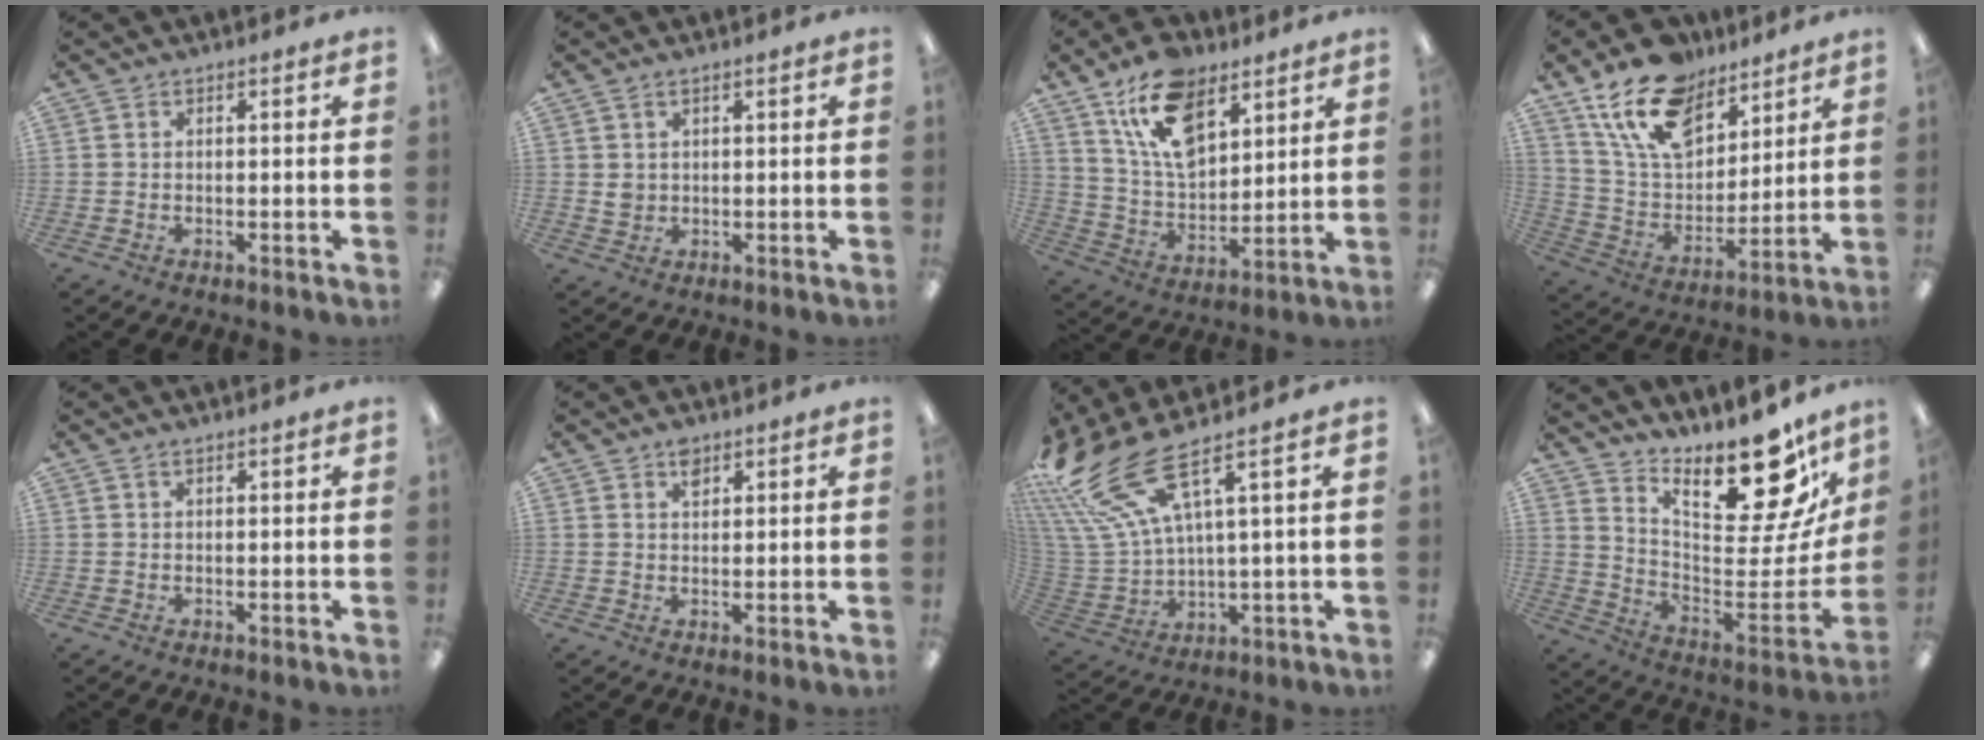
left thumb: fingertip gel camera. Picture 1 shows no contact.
{"total": 2.6, "force": [1.2, 2.0, 1.0], "torque": [-0.015, 0.001, 0.020]}
{"total": 16.0, "force": [9.8, 8.8, 9.1], "torque": [-0.168, -0.031, 0.183]}
{"total": 18.4, "force": [12.6, 10.2, 8.7], "torque": [-0.174, -0.059, 0.233]}
{"total": 0.8, "force": [0.5, 0.3, 0.6], "torque": [-0.013, 0.001, 0.009]}
{"total": 2.6, "force": [1.7, 1.5, 1.2], "torque": [-0.011, -0.006, 0.027]}
{"total": 18.1, "force": [10.2, 6.7, 13.4], "torque": [-0.296, -0.057, 0.179]}
{"total": 21.2, "force": [16.2, 7.1, 11.7], "torque": [-0.137, -0.141, 0.267]}